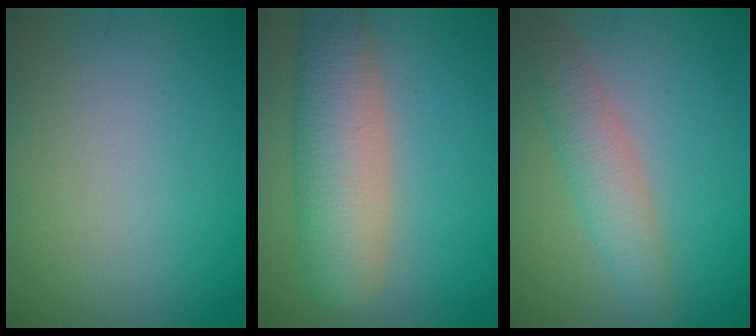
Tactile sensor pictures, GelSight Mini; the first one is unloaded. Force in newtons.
{"total": 6.9, "press": 6.9, "slide": 0.2}
{"total": 3.3, "press": 3.3, "slide": 0.1}